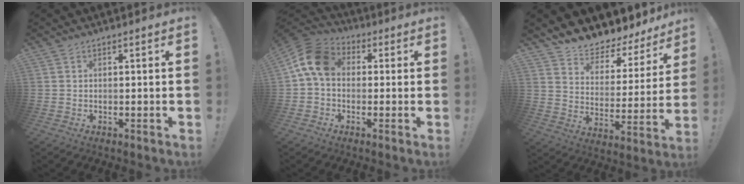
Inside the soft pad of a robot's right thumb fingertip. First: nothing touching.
{"total": 11.6, "force": [1.6, 8.1, 8.1], "torque": [-0.149, 0.020, 0.038]}
{"total": 7.7, "force": [7.3, 2.2, 1.2], "torque": [-0.030, -0.082, 0.125]}